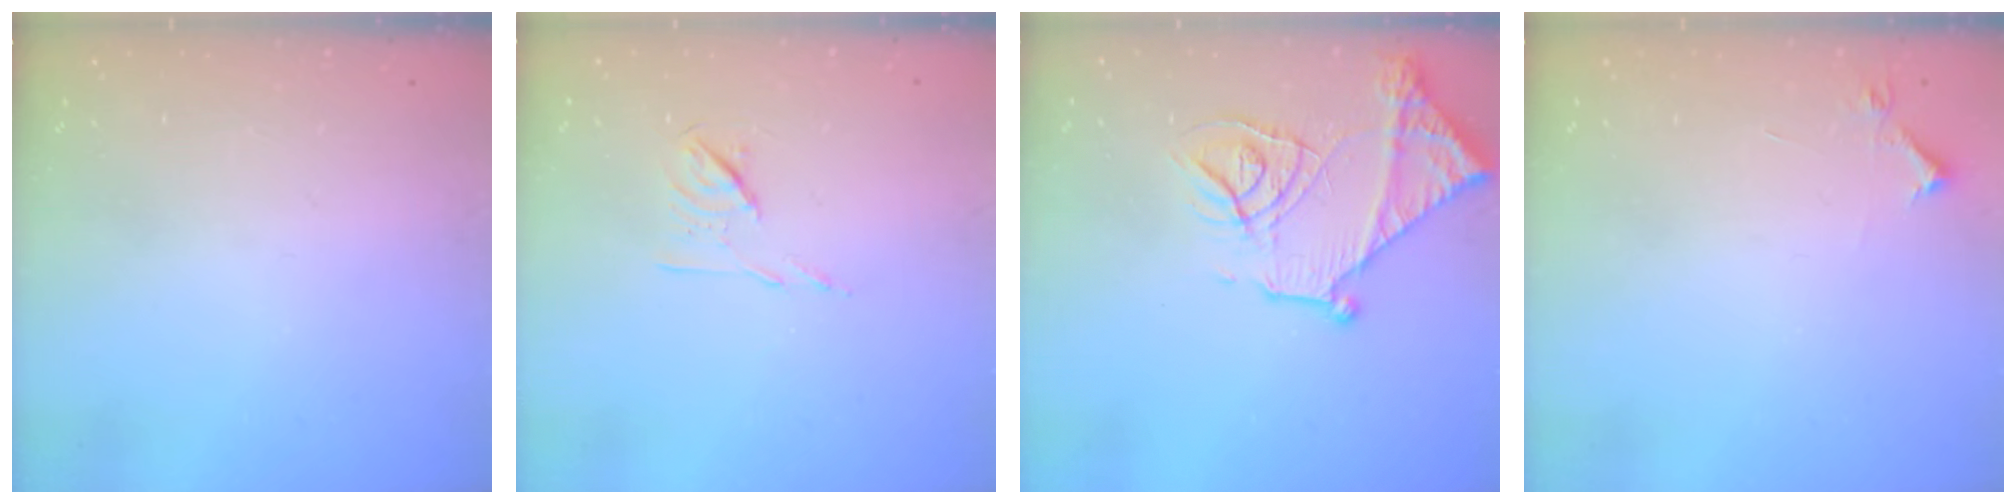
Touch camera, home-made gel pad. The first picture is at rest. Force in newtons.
{"total": 6.4, "press": 6.3, "slide": 1.2}
{"total": 17.6, "press": 17.5, "slide": 1.7}
{"total": 3.9, "press": 3.8, "slide": 0.6}